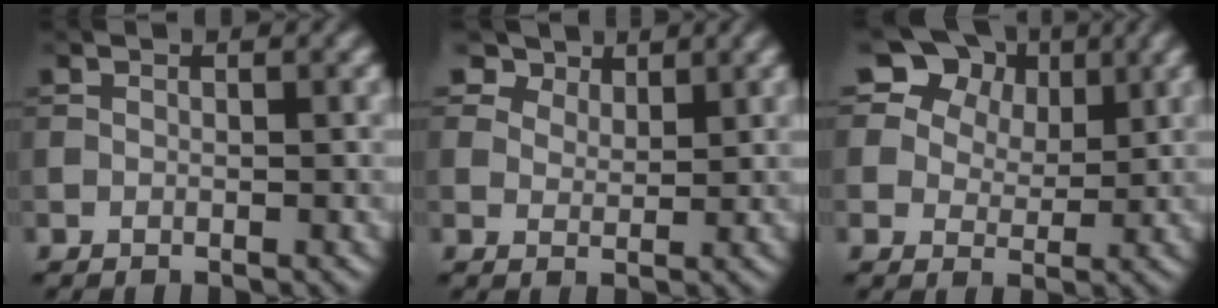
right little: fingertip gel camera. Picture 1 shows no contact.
{"total": 6.8, "force": [5.1, 3.8, 2.6], "torque": [-0.076, -0.002, 0.084]}
{"total": 13.2, "force": [8.0, 8.9, 5.5], "torque": [-0.128, 0.031, 0.138]}